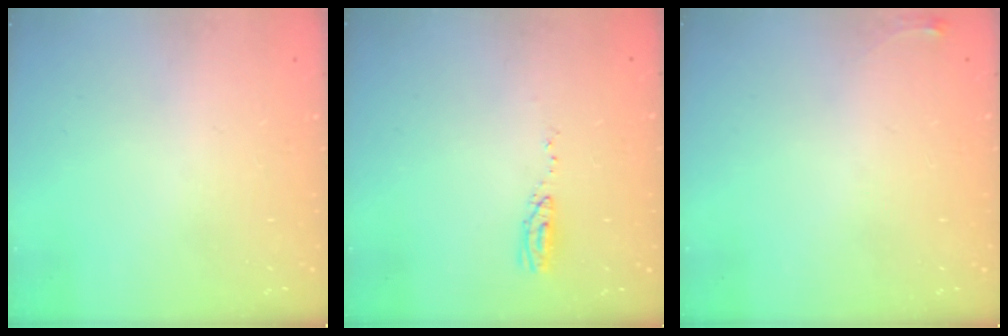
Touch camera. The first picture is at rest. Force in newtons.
{"total": 14.7, "press": 6.3, "slide": 13.3}
{"total": 3.6, "press": 3.6, "slide": 0.5}